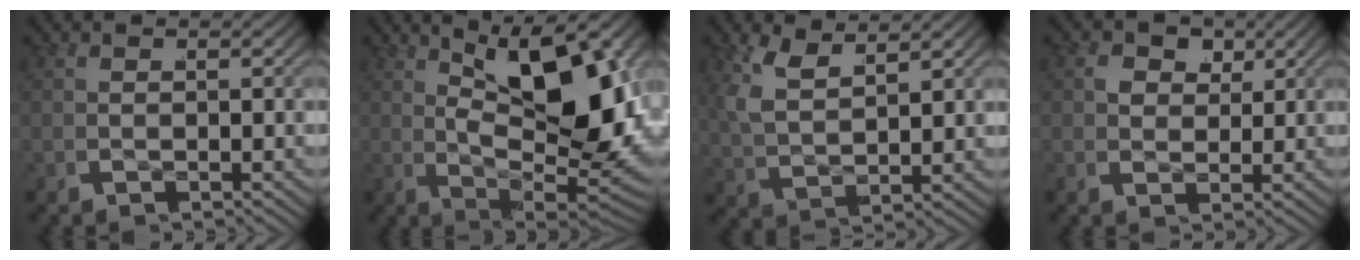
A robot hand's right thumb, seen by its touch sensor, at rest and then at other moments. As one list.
[{"total": 14.2, "force": [1.5, 5.9, 12.9], "torque": [-0.196, -0.026, 0.050]}, {"total": 4.2, "force": [2.3, 2.2, 2.7], "torque": [-0.077, -0.012, 0.061]}, {"total": 3.5, "force": [1.4, 2.6, 1.8], "torque": [-0.030, -0.009, 0.029]}]